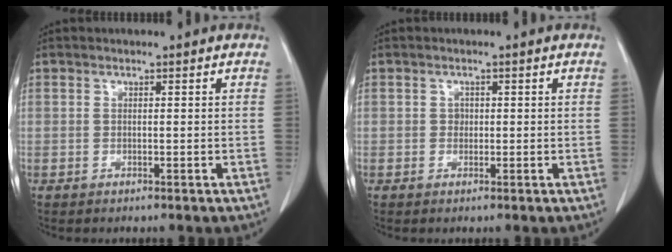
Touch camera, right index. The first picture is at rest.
{"total": 0.9, "force": [0.0, 0.9, 0.4], "torque": [-0.002, 0.003, 0.001]}